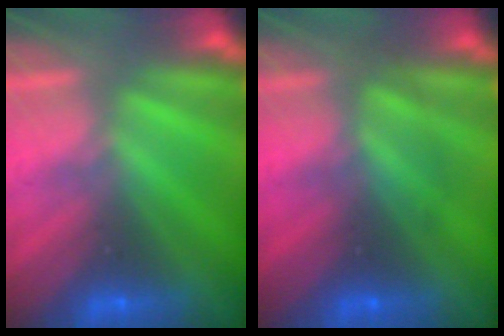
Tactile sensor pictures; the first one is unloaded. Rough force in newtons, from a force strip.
{"total": 2.5}